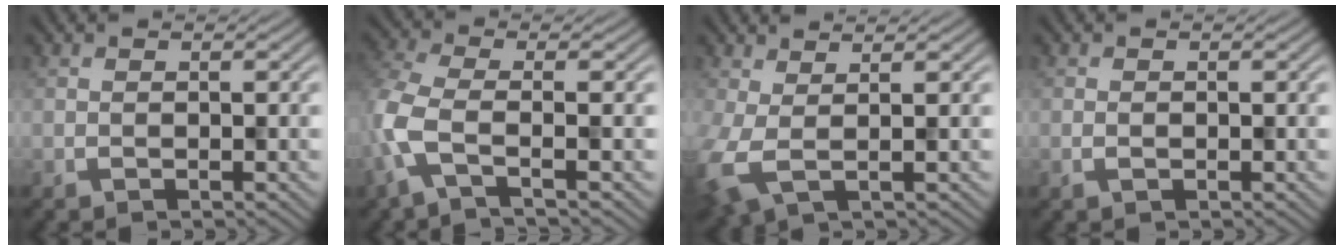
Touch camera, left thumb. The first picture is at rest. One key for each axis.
{"total": 4.9, "fx": -2.1, "fy": 1.3, "fz": 4.2, "tx": -0.103, "ty": -0.005, "tz": -0.060}
{"total": 4.4, "fx": 0.4, "fy": 1.6, "fz": 4.1, "tx": -0.096, "ty": -0.001, "tz": 0.003}
{"total": 0.8, "fx": -0.2, "fy": 0.6, "fz": 0.5, "tx": -0.008, "ty": -0.002, "tz": -0.003}